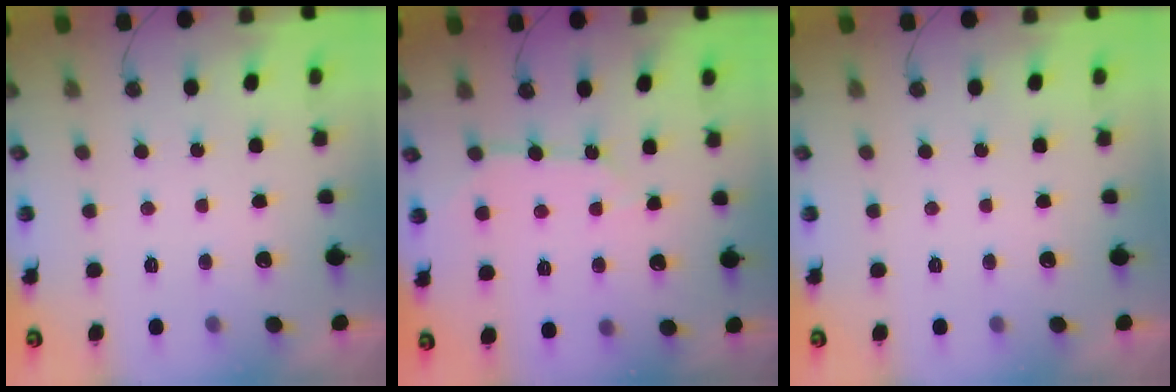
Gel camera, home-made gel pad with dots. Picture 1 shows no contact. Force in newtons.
{"total": 5.4, "press": 5.4, "slide": 0.6}
{"total": 0.0}